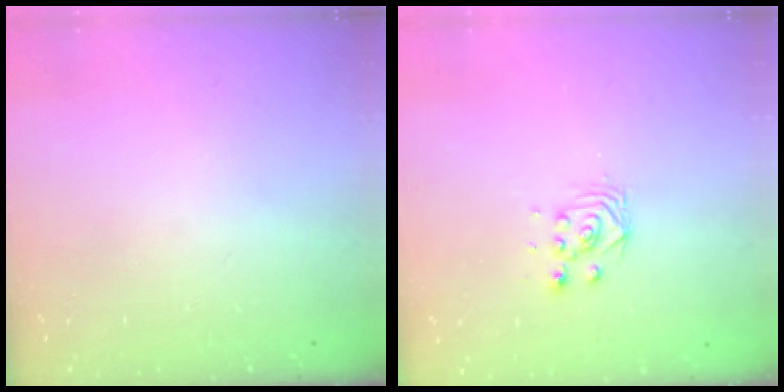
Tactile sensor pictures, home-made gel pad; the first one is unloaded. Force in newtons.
{"total": 2.8, "press": 2.5, "slide": 1.3}